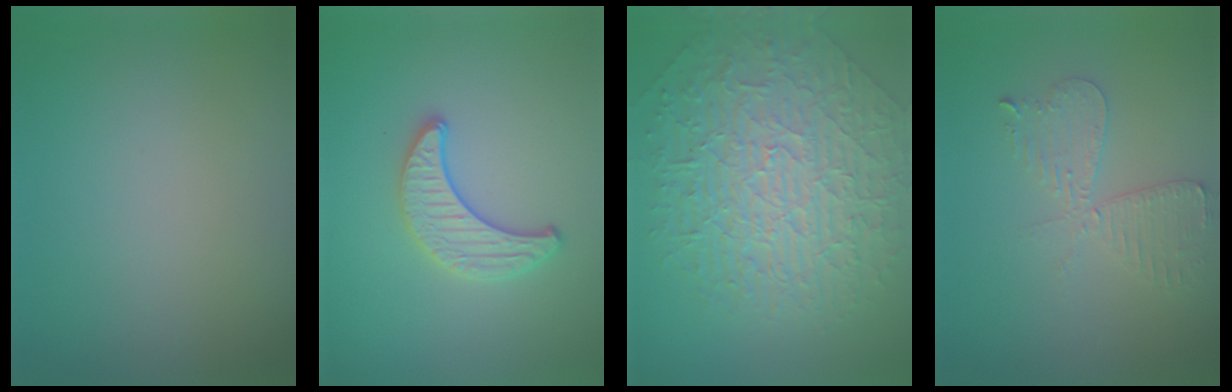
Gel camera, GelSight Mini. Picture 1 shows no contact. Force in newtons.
{"total": 3.0, "press": 2.8, "slide": 0.9}
{"total": 10.0, "press": 6.7, "slide": 7.4}
{"total": 2.6, "press": 2.5, "slide": 0.5}